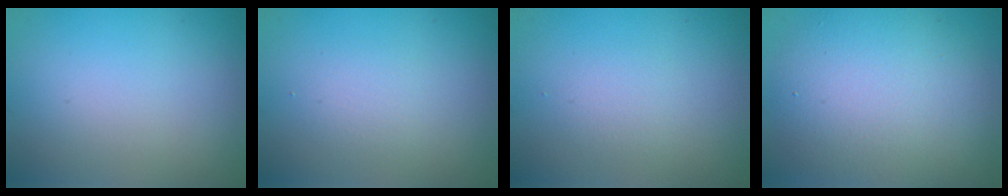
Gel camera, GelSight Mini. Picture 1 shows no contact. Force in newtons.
{"total": 1.4, "press": 1.4, "slide": 0.1}
{"total": 1.2, "press": 1.2, "slide": 0.1}
{"total": 7.7, "press": 7.7, "slide": 0.2}